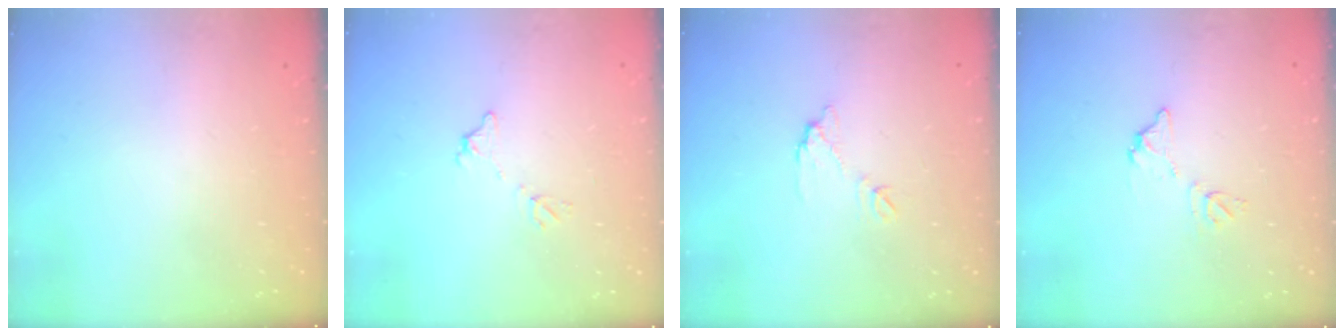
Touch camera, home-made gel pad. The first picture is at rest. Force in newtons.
{"total": 6.2, "press": 6.2, "slide": 0.3}
{"total": 6.7, "press": 6.7, "slide": 0.3}
{"total": 6.7, "press": 6.7, "slide": 0.5}